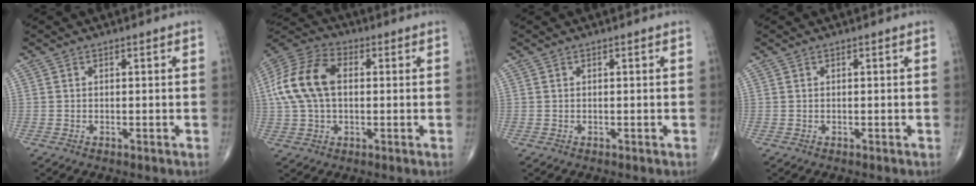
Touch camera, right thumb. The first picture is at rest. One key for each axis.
{"total": 14.6, "fx": 1.6, "fy": 9.2, "fz": 11.2, "tx": -0.232, "ty": 0.031, "tz": 0.024}
{"total": 0.0}
{"total": 0.0}